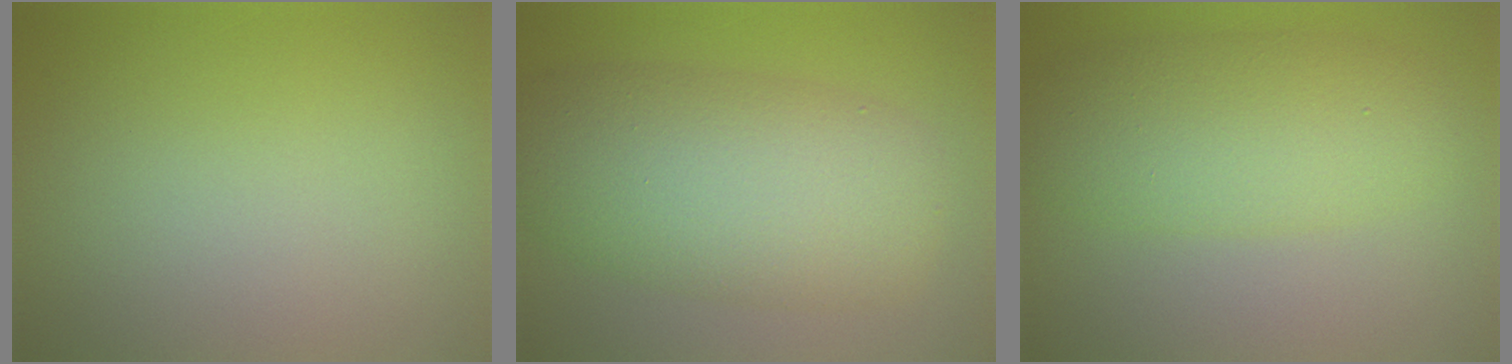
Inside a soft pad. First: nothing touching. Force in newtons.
{"total": 9.3, "press": 9.3, "slide": 0.3}
{"total": 6.0, "press": 6.0, "slide": 0.1}